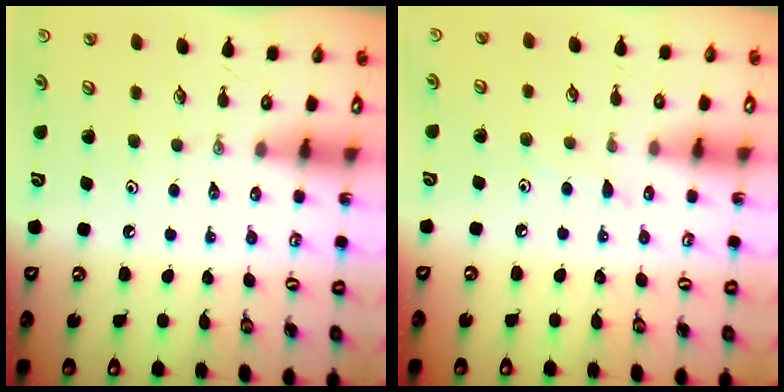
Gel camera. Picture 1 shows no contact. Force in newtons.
{"total": 5.4, "press": 5.4, "slide": 0.6}